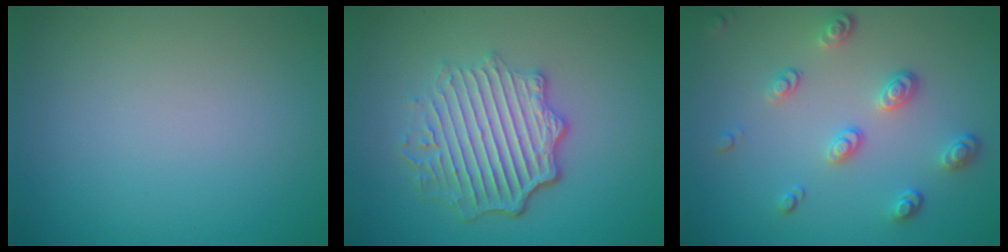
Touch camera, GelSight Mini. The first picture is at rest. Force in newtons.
{"total": 6.0, "press": 4.5, "slide": 4.0}
{"total": 3.2, "press": 2.6, "slide": 1.8}